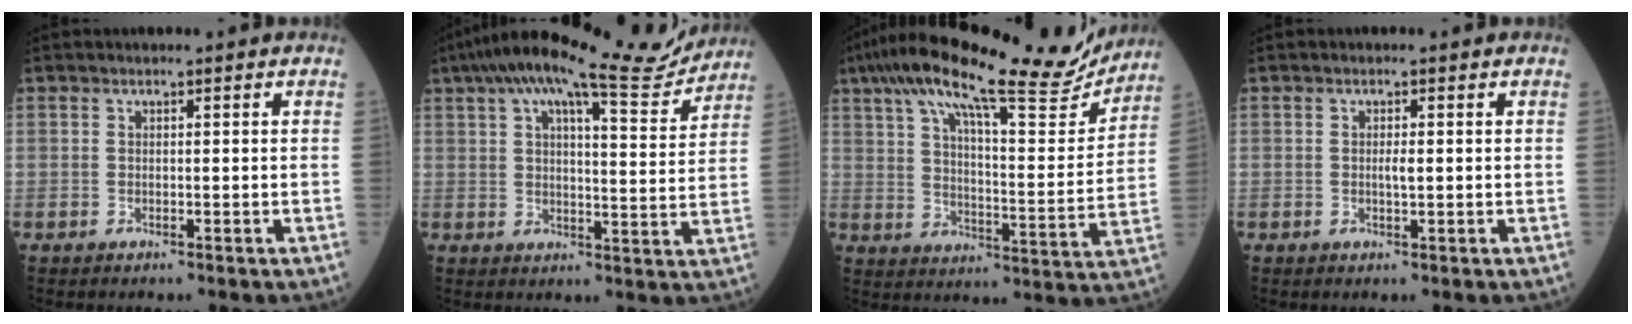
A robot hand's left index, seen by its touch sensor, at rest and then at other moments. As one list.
[{"total": 16.0, "force": [14.0, 1.7, 7.6], "torque": [-0.128, 0.015, 0.194]}, {"total": 23.5, "force": [19.4, 3.4, 12.8], "torque": [-0.213, 0.010, 0.274]}, {"total": 1.2, "force": [0.0, 0.2, 1.2], "torque": [-0.023, 0.000, 0.001]}]